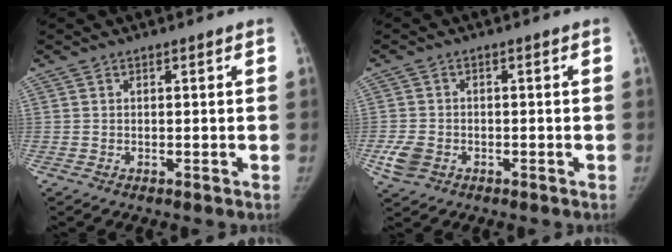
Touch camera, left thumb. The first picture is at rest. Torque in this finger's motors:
{"motor_torque": [0.03, 0.13, 0.07, -0.07, 0.01]}